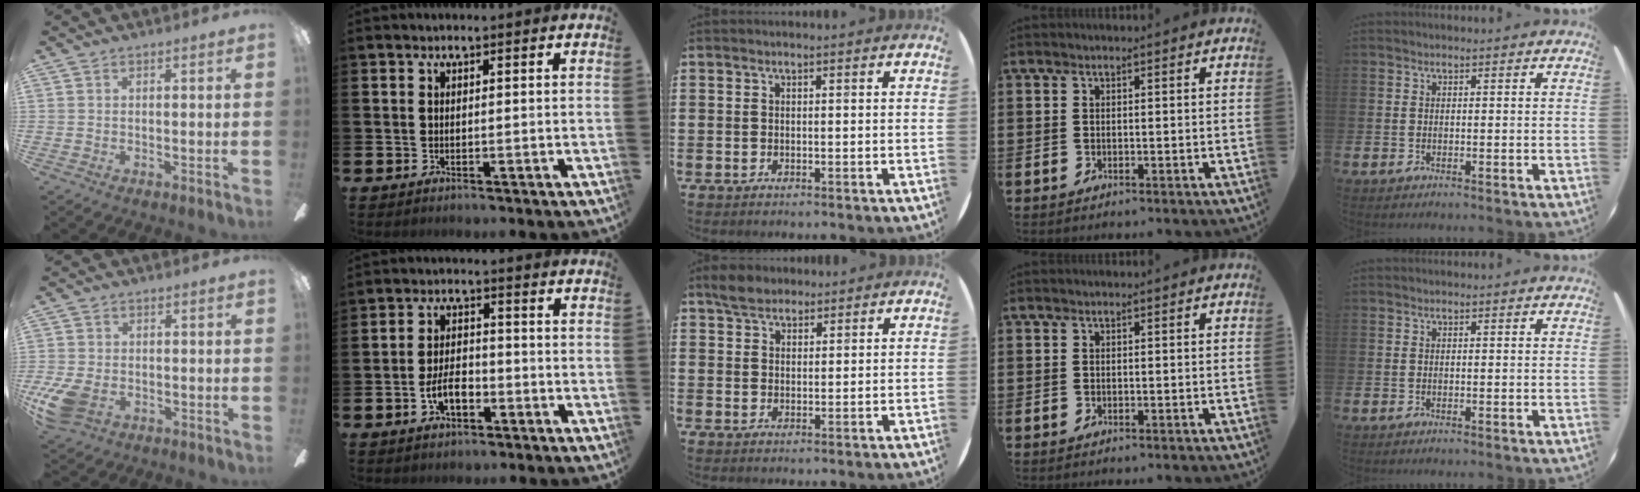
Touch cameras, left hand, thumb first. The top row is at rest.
{"thumb": {"total": 8.4, "force": [-3.2, 5.5, 5.5], "torque": [-0.134, 0.003, -0.057]}, "index": {"total": 4.4, "force": [-1.9, 2.3, 3.2], "torque": [-0.054, 0.007, -0.035]}, "middle": {"total": 3.4, "force": [3.0, 1.6, 0.6], "torque": [-0.012, 0.003, 0.056]}}